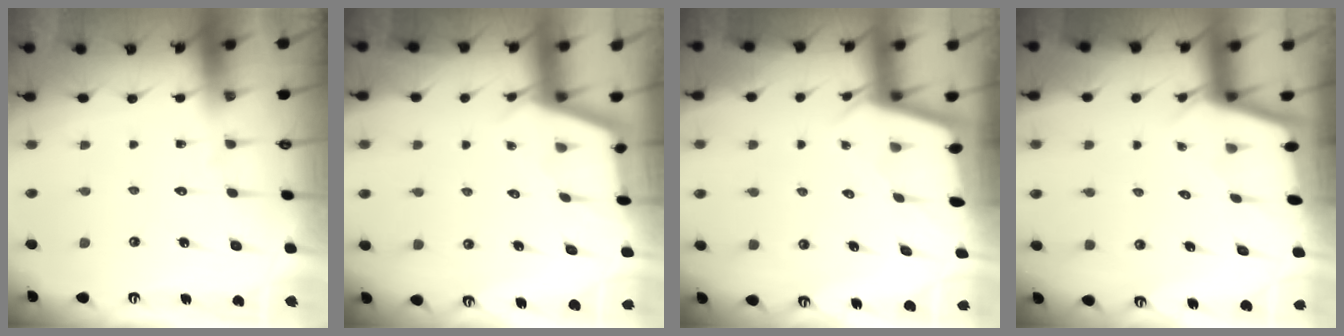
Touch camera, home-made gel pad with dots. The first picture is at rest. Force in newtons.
{"total": 2.4, "press": 2.4, "slide": 0.2}
{"total": 2.0, "press": 2.0, "slide": 0.2}
{"total": 2.3, "press": 2.3, "slide": 0.1}